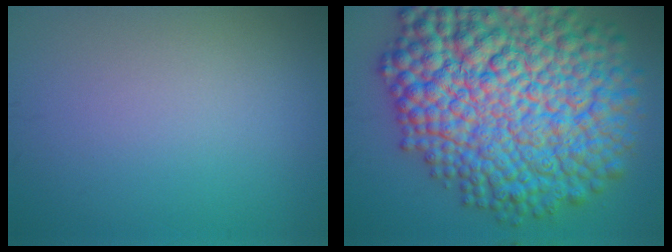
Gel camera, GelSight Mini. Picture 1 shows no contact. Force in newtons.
{"total": 17.3, "press": 17.2, "slide": 0.4}